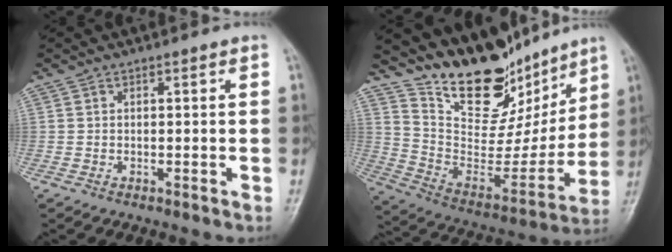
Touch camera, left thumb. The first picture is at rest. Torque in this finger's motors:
{"motor_torque": [1.22, -0.36, 1.41, -1.37, 0.02]}